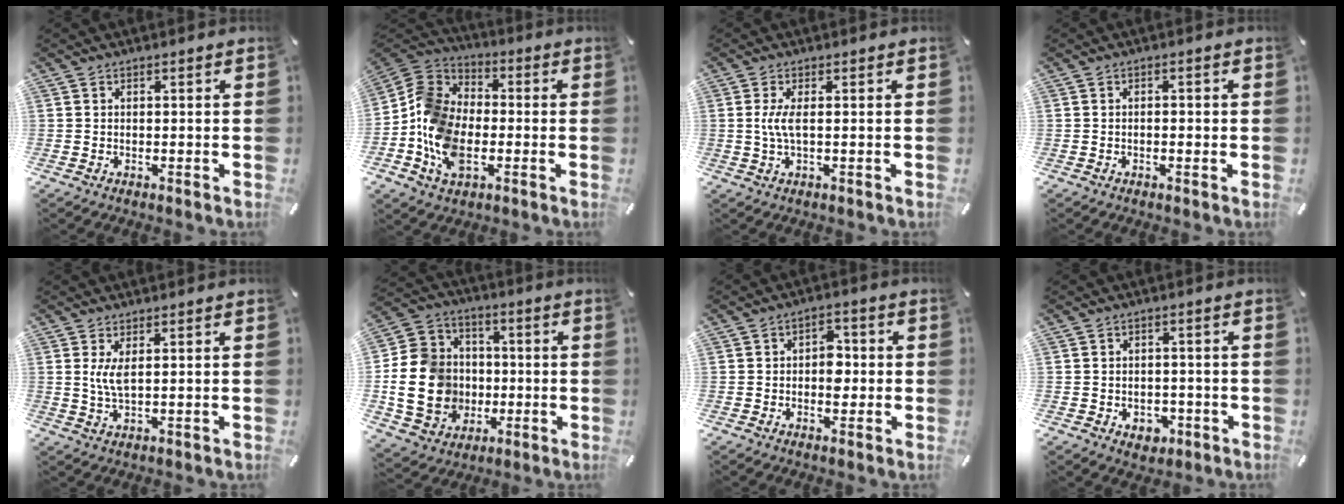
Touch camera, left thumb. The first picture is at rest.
{"total": 13.3, "force": [-4.7, 9.6, 7.9], "torque": [-0.193, 0.022, -0.090]}
{"total": 4.0, "force": [0.3, 0.8, 3.9], "torque": [-0.090, -0.008, 0.000]}
{"total": 1.4, "force": [-0.5, 0.4, 1.2], "torque": [-0.022, 0.003, -0.011]}
{"total": 4.0, "force": [1.1, 1.3, 3.7], "torque": [-0.076, -0.006, 0.016]}
{"total": 17.9, "force": [-2.6, 15.6, 8.4], "torque": [-0.177, 0.021, -0.039]}
{"total": 5.2, "force": [-0.6, 3.5, 3.8], "torque": [-0.046, 0.003, -0.016]}
{"total": 3.8, "force": [-1.3, 3.1, 1.9], "torque": [-0.016, -0.002, -0.025]}